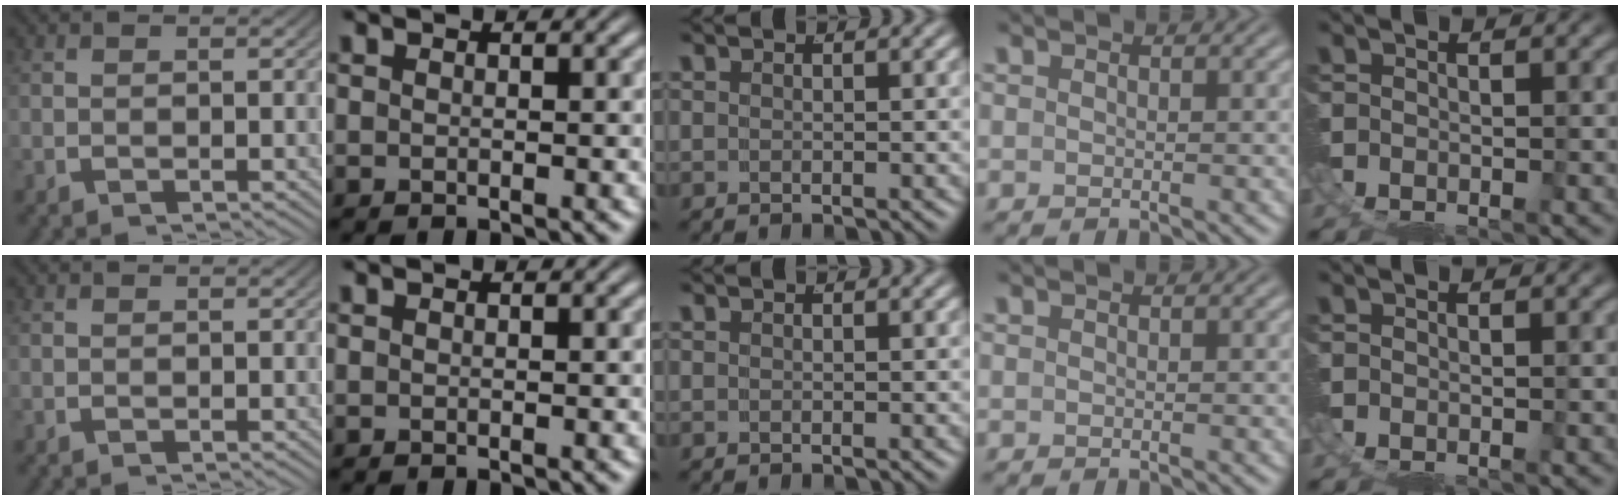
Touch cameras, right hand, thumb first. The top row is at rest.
{}